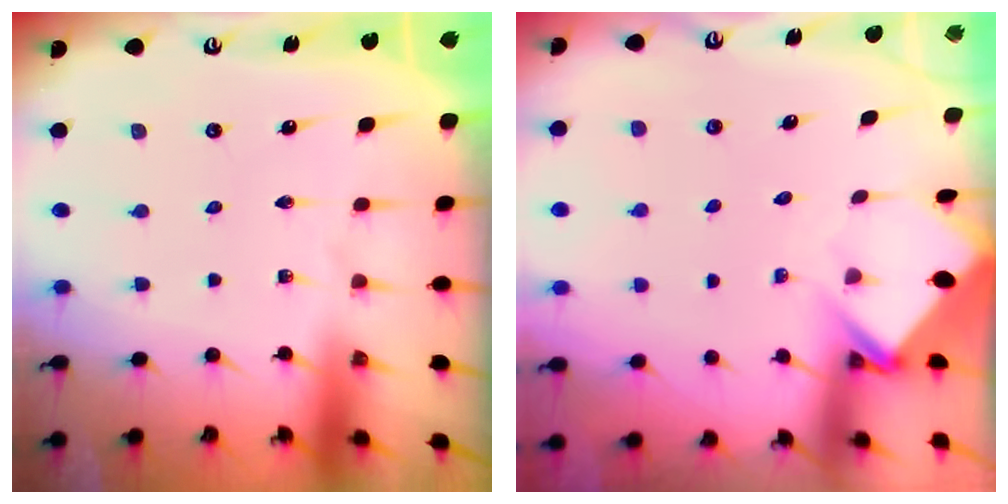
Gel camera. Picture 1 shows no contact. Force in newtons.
{"total": 3.8, "press": 3.8, "slide": 0.2}